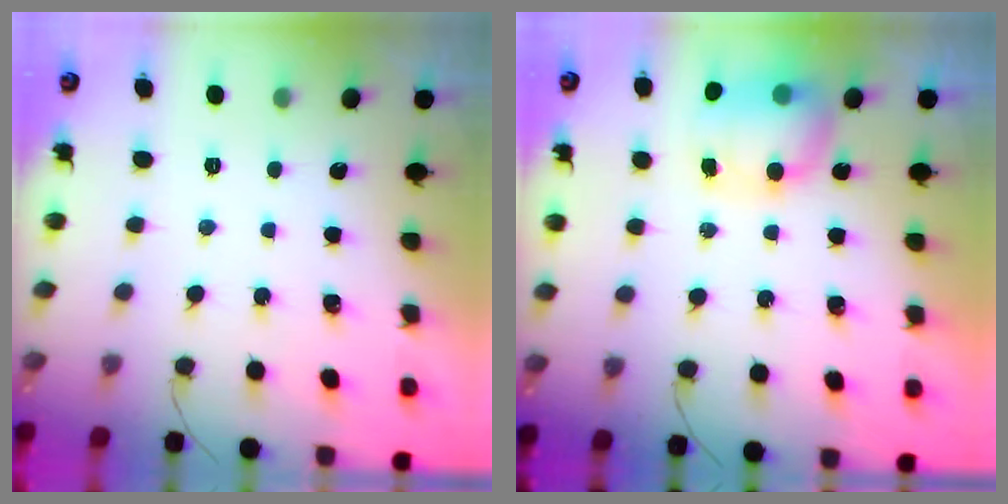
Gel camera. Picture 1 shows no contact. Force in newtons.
{"total": 11.7, "press": 9.3, "slide": 7.1}